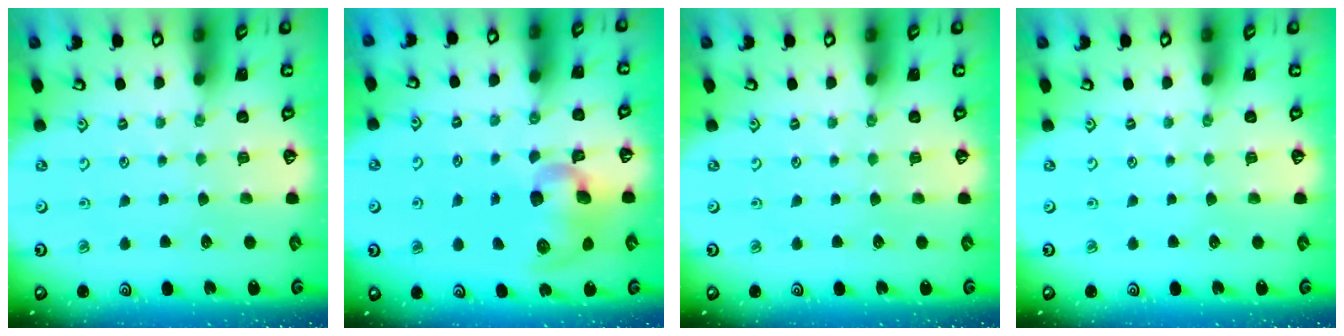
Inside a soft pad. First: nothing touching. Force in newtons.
{"total": 12.6, "press": 12.4, "slide": 2.0}
{"total": 0.0}
{"total": 0.0}